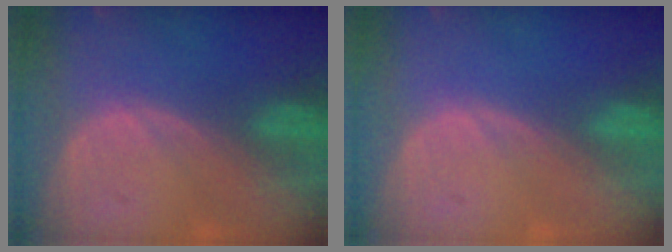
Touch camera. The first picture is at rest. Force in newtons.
{"total": 0.0}